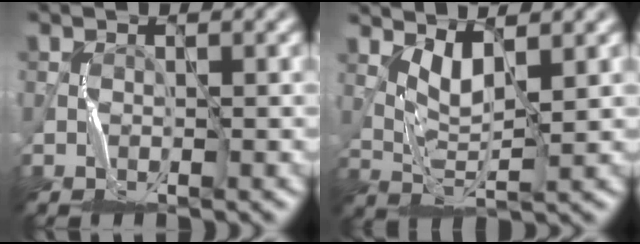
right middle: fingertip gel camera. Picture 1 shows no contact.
{"total": 3.3, "force": [1.9, 0.2, 2.6], "torque": [-0.062, -0.008, 0.044]}